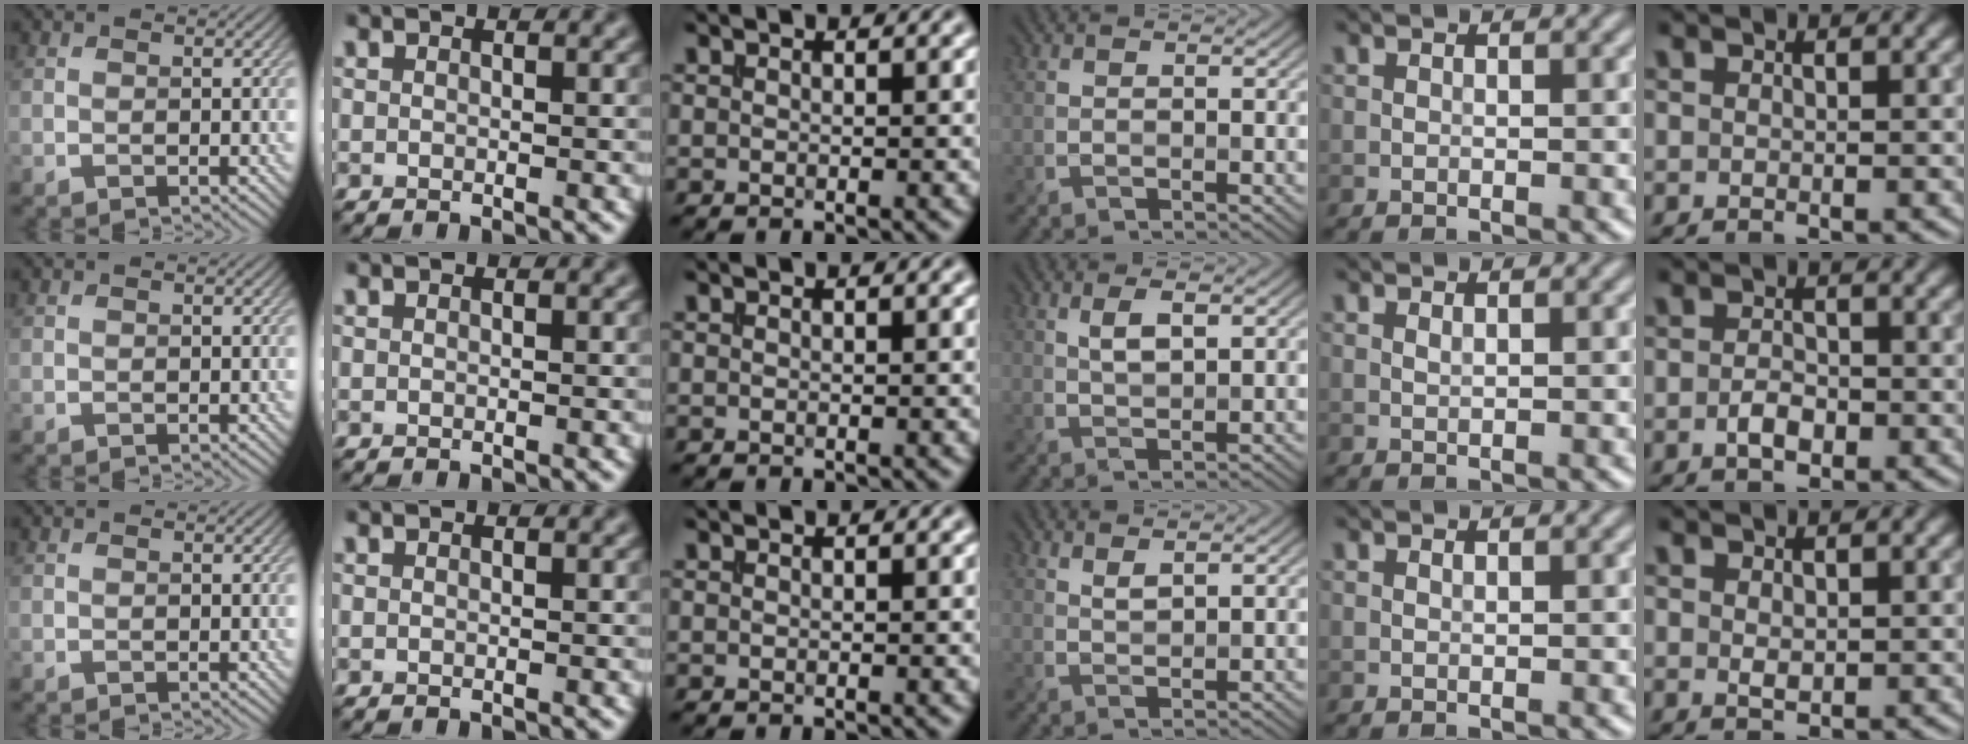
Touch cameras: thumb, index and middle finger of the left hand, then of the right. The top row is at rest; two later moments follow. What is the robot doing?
{"motion": "extract", "object": "file holder"}